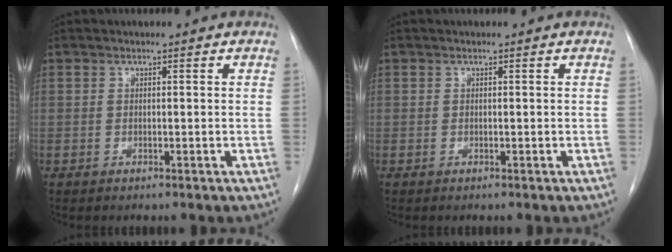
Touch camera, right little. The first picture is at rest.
{"total": 0.0}